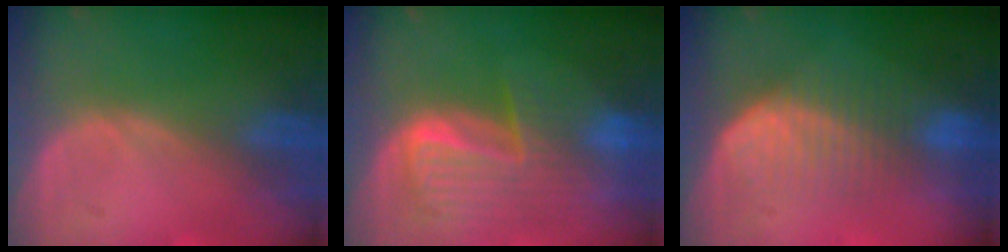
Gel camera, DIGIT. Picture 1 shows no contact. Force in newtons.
{"total": 9.8, "press": 8.4, "slide": 5.0}
{"total": 6.8, "press": 6.6, "slide": 1.4}